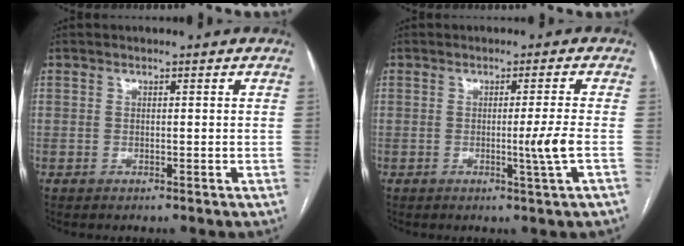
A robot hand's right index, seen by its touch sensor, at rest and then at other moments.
{"total": 5.4, "force": [-1.5, -1.9, 4.8], "torque": [-0.071, -0.008, -0.024]}